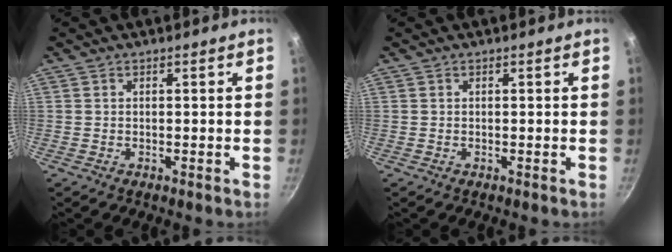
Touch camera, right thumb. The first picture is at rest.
{"total": 0.0}